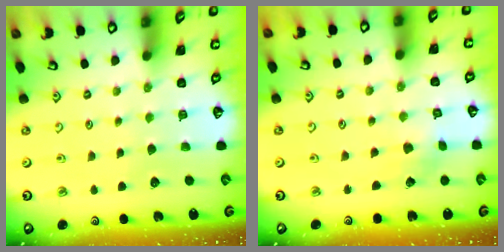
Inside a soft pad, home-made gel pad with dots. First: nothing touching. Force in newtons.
{"total": 1.7, "press": 1.6, "slide": 0.2}